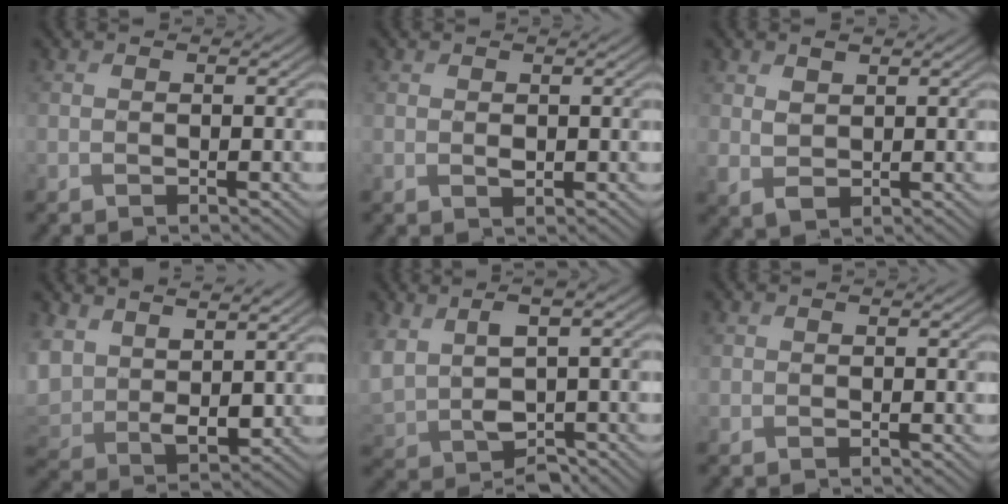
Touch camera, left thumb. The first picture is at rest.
{"total": 0.9, "force": [0.4, 0.6, 0.6], "torque": [-0.013, -0.002, 0.009]}
{"total": 3.0, "force": [1.2, 1.8, 1.9], "torque": [-0.043, -0.004, 0.027]}
{"total": 8.5, "force": [4.2, 5.5, 4.9], "torque": [-0.150, -0.014, 0.093]}
{"total": 8.8, "force": [1.2, 5.3, 6.9], "torque": [-0.179, -0.018, 0.029]}
{"total": 0.7, "force": [0.4, 0.6, 0.1], "torque": [-0.002, -0.003, 0.010]}